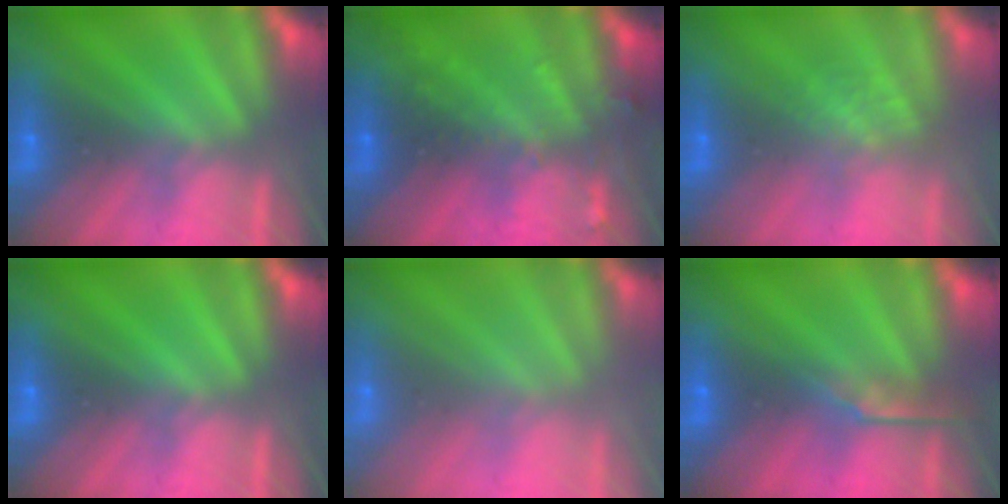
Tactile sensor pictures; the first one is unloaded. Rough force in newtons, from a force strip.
{"total": 3.0}
{"total": 1.0}
{"total": 0.0}
{"total": 2.6}
{"total": 2.8}